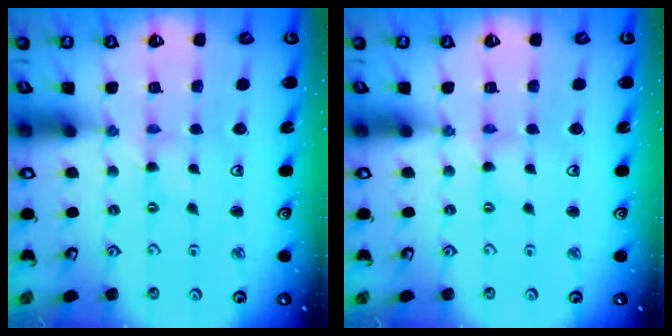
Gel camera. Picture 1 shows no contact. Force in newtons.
{"total": 0.0}